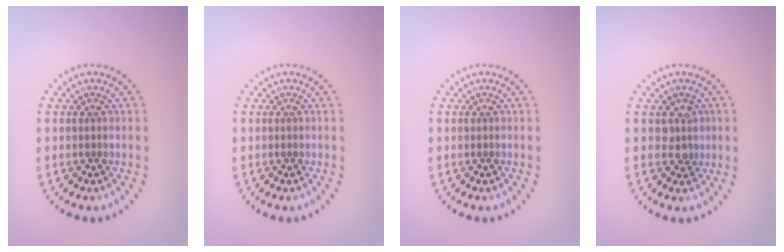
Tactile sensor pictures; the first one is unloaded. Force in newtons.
{"total": 0.0}
{"total": 0.0}
{"total": 1.8, "press": 1.6, "slide": 0.8}